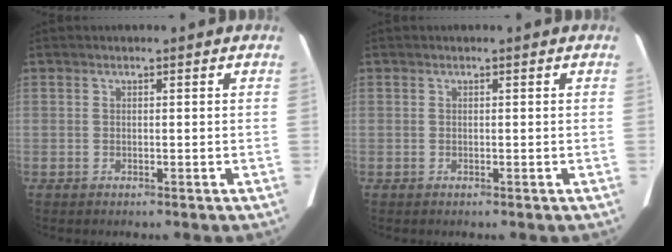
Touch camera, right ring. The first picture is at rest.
{"total": 0.0}